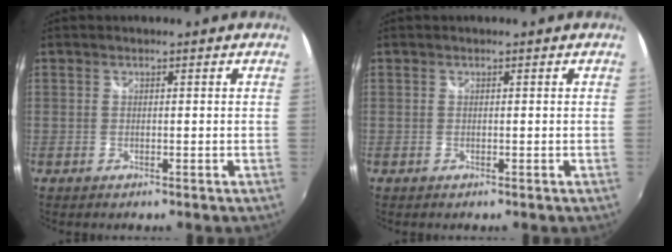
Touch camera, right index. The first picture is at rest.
{"total": 0.0}